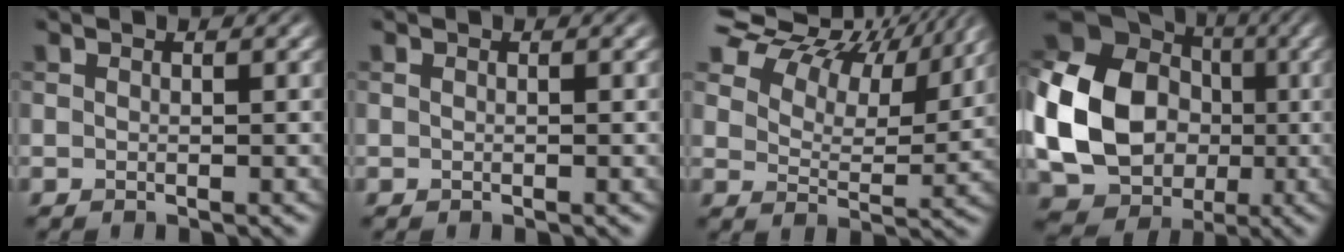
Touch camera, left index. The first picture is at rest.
{"total": 0.0}
{"total": 13.5, "force": [9.8, 6.4, 6.6], "torque": [-0.146, 0.017, 0.155]}
{"total": 15.7, "force": [-1.6, 12.8, 9.1], "torque": [-0.203, -0.003, -0.042]}